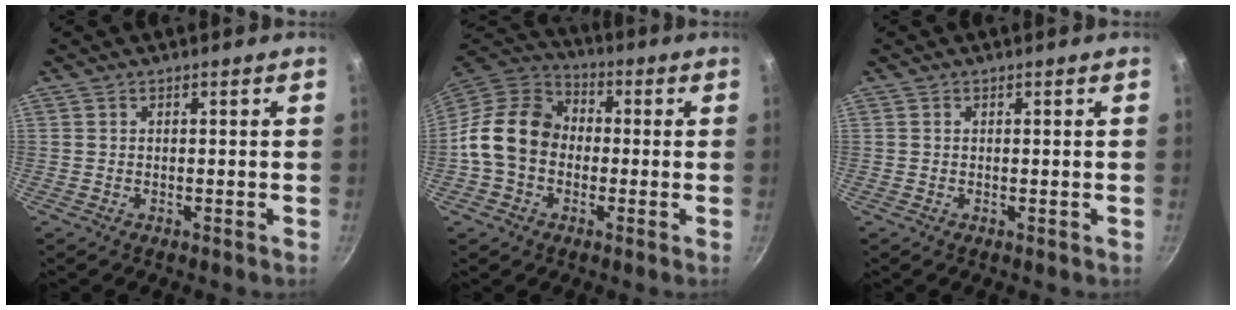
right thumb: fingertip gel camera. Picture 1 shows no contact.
{"total": 14.8, "force": [-0.7, 11.9, 8.7], "torque": [-0.127, 0.034, -0.031]}
{"total": 0.0}